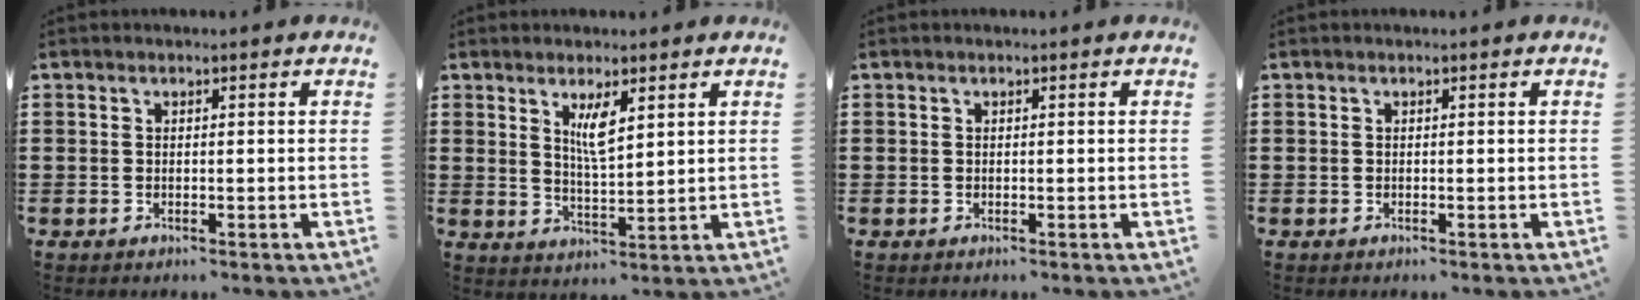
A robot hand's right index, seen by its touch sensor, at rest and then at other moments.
{"total": 4.6, "force": [2.3, 1.2, 3.8], "torque": [-0.072, 0.001, 0.036]}
{"total": 0.0}
{"total": 0.0}